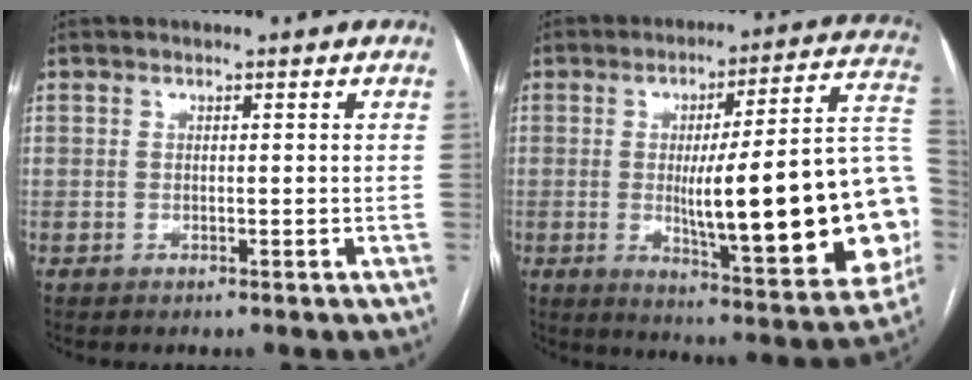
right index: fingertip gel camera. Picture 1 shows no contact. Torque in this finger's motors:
{"motor_torque": [2.04, -0.10, 1.05, 0.21]}